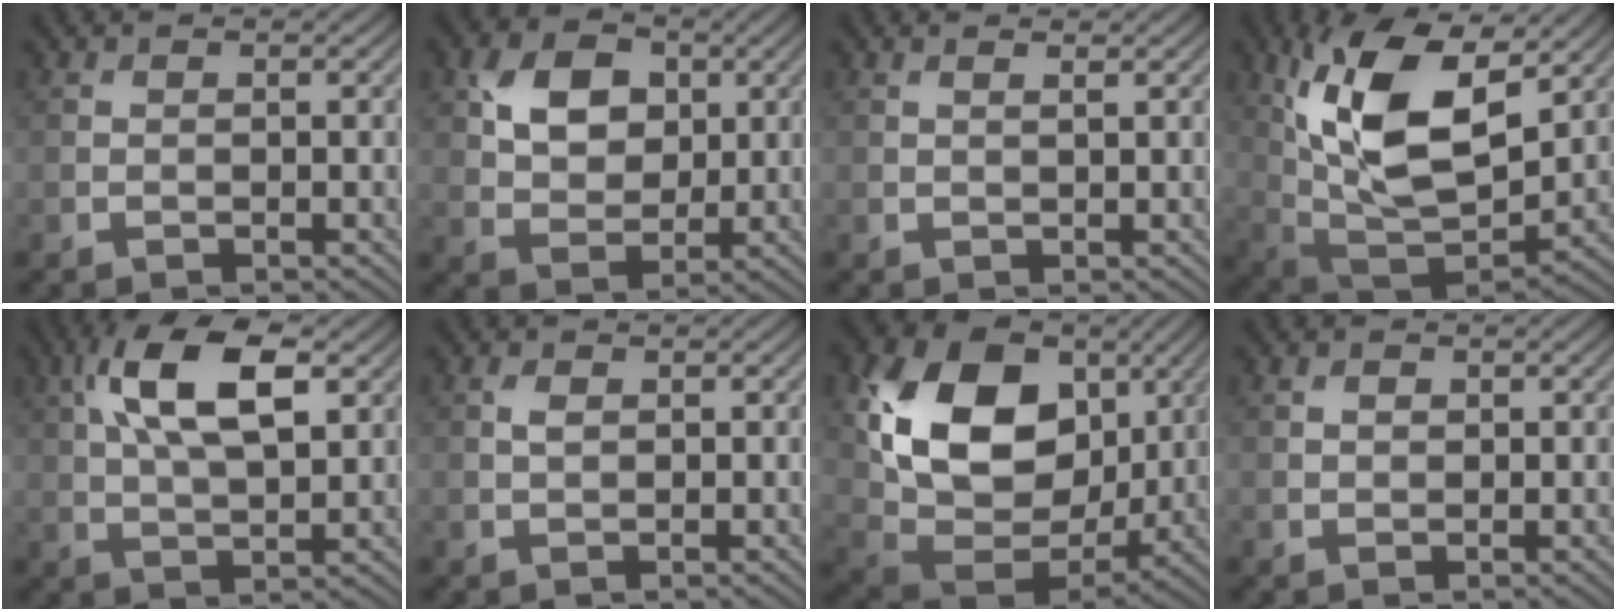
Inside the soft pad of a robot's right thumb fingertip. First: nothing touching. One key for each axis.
{"total": 6.9, "fx": 2.3, "fy": 5.0, "fz": 4.1, "tx": -0.088, "ty": 0.003, "tz": 0.033}
{"total": 1.0, "fx": 0.7, "fy": 0.1, "fz": 0.7, "tx": -0.012, "ty": -0.002, "tz": 0.011}
{"total": 15.1, "fx": 5.6, "fy": 7.2, "fz": 12.0, "tx": -0.244, "ty": -0.001, "tz": 0.109}
{"total": 11.6, "fx": 4.0, "fy": 5.2, "fz": 9.6, "tx": -0.191, "ty": 0.012, "tz": 0.071}
{"total": 1.2, "fx": 0.4, "fy": 0.7, "fz": 0.9, "tx": -0.020, "ty": 0.004, "tz": 0.006}
{"total": 16.2, "fx": 4.8, "fy": 11.5, "fz": 10.5, "tx": -0.211, "ty": 0.006, "tz": 0.092}
{"total": 1.0, "fx": 0.4, "fy": 0.7, "fz": 0.6, "tx": -0.012, "ty": 0.000, "tz": 0.007}